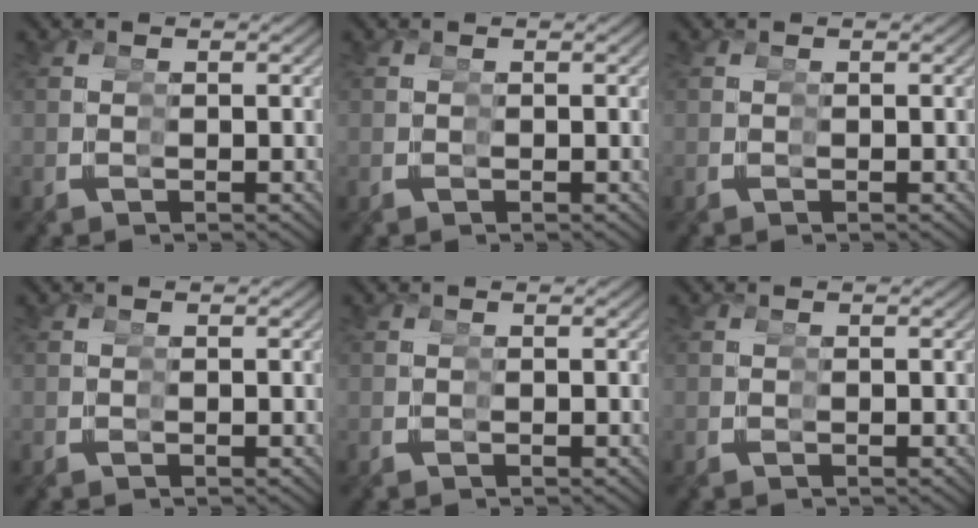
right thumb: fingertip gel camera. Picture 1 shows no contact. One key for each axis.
{"total": 0.0}
{"total": 0.0}
{"total": 0.0}
{"total": 0.0}
{"total": 0.0}